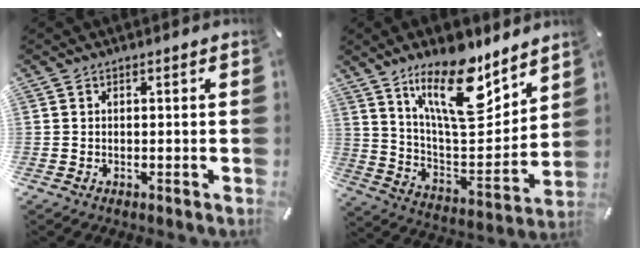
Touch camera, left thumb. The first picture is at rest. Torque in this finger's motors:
{"motor_torque": [0.82, 0.74, 1.38, -1.39, 0.24]}